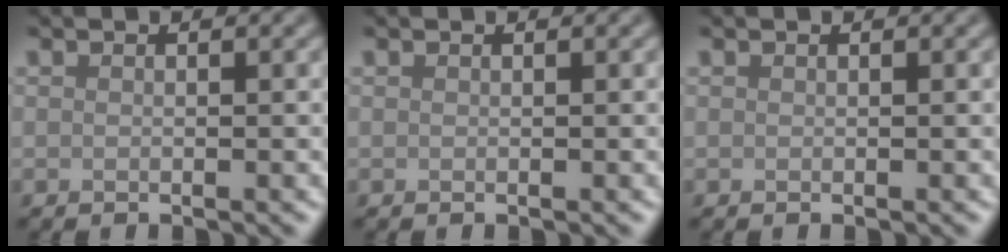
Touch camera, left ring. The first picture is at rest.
{"total": 0.0}
{"total": 0.0}